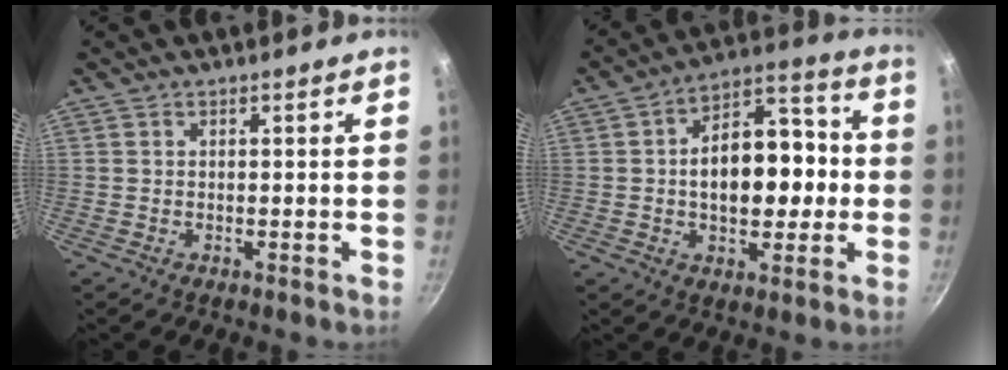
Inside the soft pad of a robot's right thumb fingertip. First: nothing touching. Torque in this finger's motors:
{"motor_torque": [-0.33, 1.56, 1.07, 0.41, 0.41]}